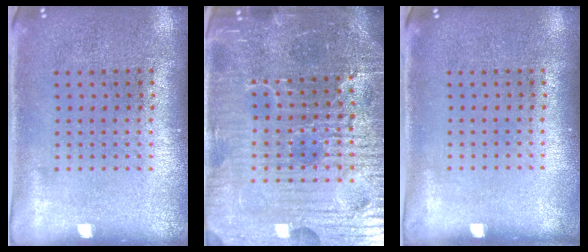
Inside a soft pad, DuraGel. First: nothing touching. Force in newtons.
{"total": 6.6, "press": 6.0, "slide": 2.8}
{"total": 0.0}